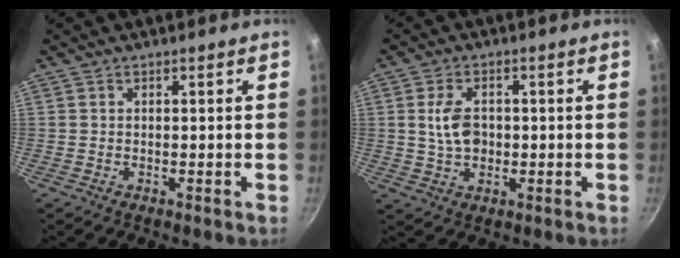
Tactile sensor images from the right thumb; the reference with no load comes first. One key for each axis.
{"total": 6.5, "fx": 0.4, "fy": 4.4, "fz": 4.8, "tx": -0.076, "ty": 0.006, "tz": 0.007}